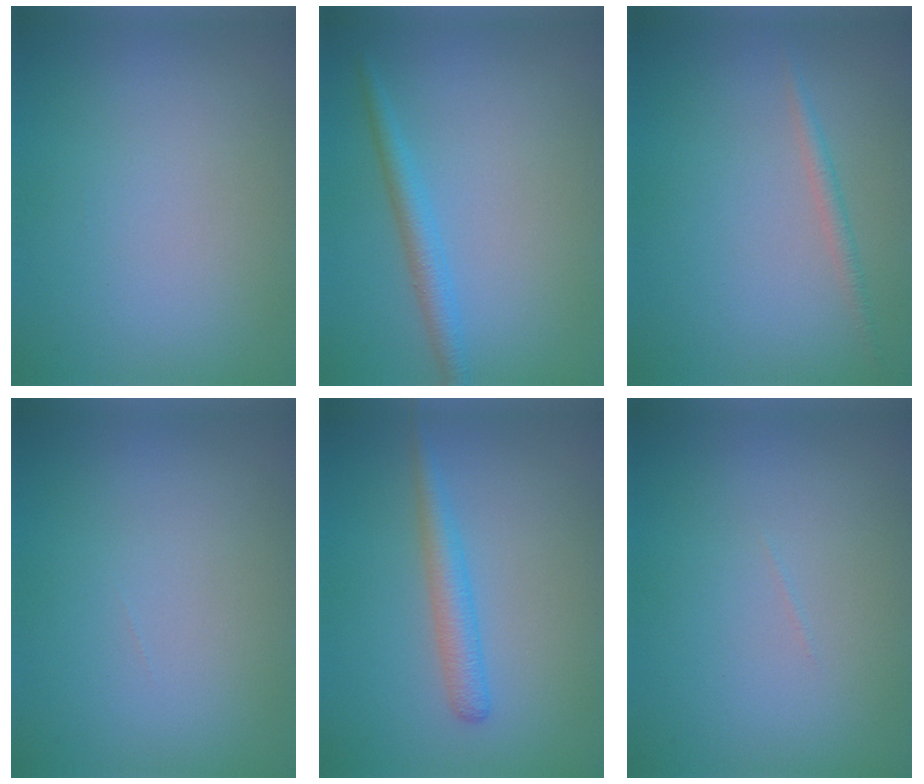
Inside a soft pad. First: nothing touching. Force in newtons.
{"total": 2.1, "press": 2.1, "slide": 0.1}
{"total": 1.2, "press": 1.2, "slide": 0.0}
{"total": 0.0}
{"total": 2.4, "press": 2.4, "slide": 0.2}
{"total": 0.0}